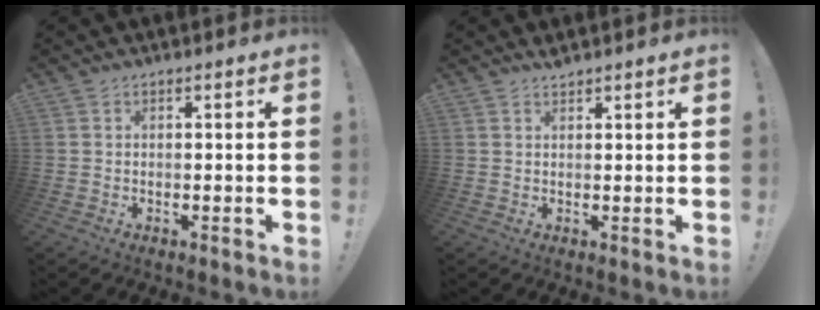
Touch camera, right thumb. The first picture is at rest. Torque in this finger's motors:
{"motor_torque": [0.04, 0.10, 0.06, -0.12, 0.05]}